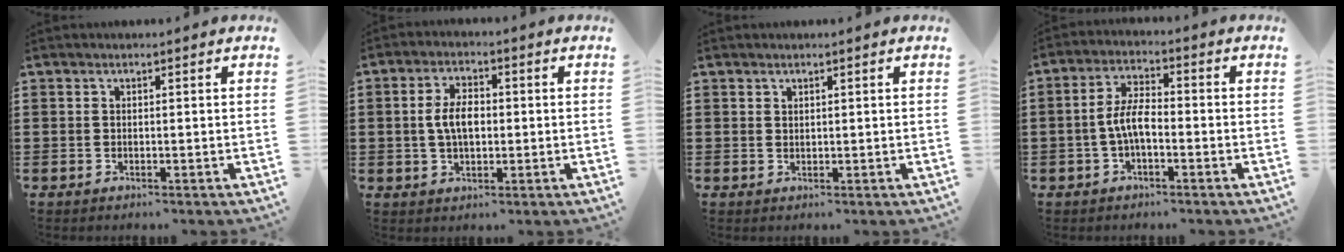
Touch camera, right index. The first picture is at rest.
{"total": 5.4, "force": [0.0, 2.9, 4.5], "torque": [-0.096, 0.002, -0.008]}
{"total": 0.7, "force": [0.6, 0.4, 0.1], "torque": [-0.004, 0.002, 0.012]}
{"total": 5.7, "force": [-1.2, 2.3, 5.1], "torque": [-0.117, 0.000, -0.030]}